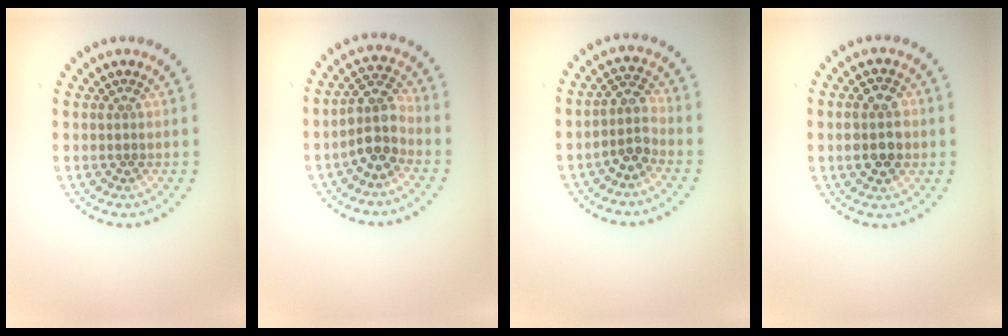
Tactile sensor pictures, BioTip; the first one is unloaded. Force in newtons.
{"total": 3.2, "press": 2.7, "slide": 1.7}
{"total": 2.3, "press": 1.9, "slide": 1.3}
{"total": 3.7, "press": 3.7, "slide": 0.1}